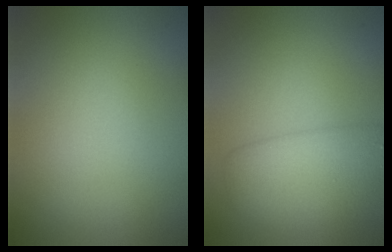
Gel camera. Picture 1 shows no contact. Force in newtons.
{"total": 4.2, "press": 4.2, "slide": 0.1}